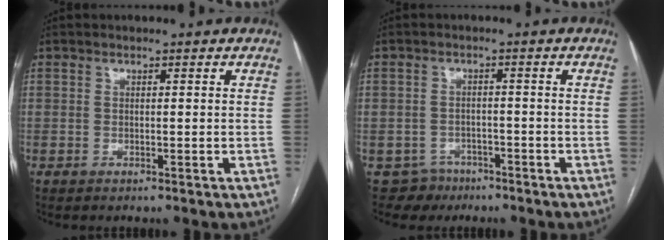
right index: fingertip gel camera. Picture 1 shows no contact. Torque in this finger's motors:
{"motor_torque": [-0.66, 0.37, -1.00, -0.19]}